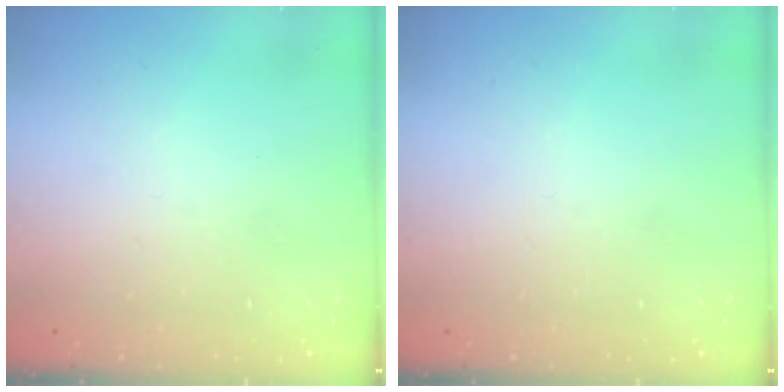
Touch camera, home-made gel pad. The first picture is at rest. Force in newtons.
{"total": 0.0}